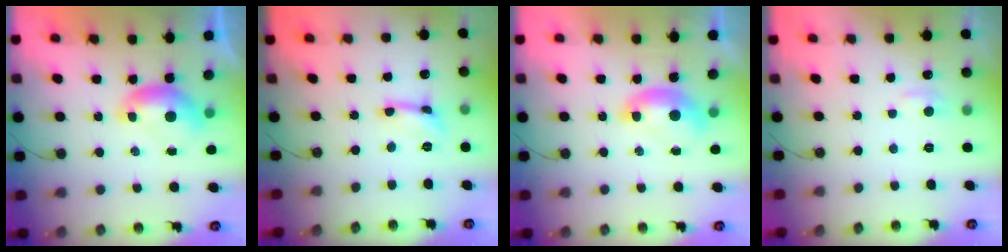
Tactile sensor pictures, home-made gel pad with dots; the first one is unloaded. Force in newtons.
{"total": 0.0}
{"total": 1.7, "press": 1.6, "slide": 0.3}
{"total": 0.9, "press": 0.7, "slide": 0.6}